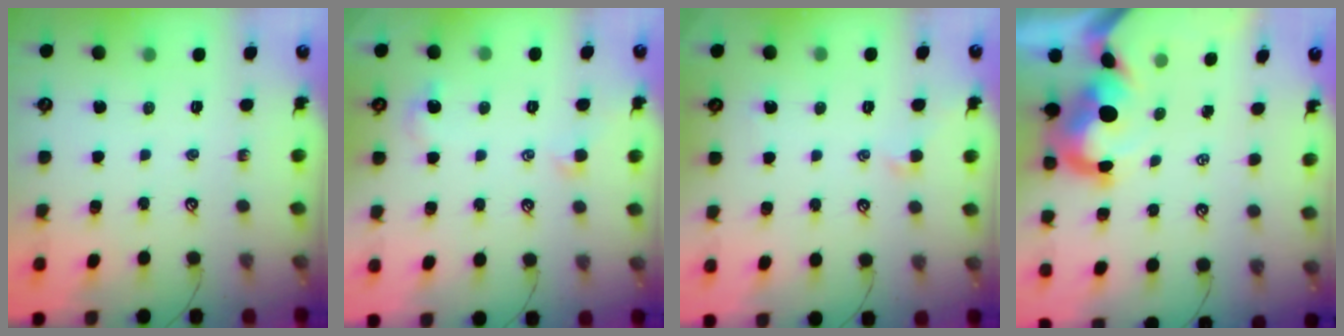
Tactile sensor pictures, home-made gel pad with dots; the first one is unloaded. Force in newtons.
{"total": 2.5, "press": 2.4, "slide": 0.9}
{"total": 0.8, "press": 0.6, "slide": 0.5}
{"total": 7.4, "press": 7.3, "slide": 1.4}